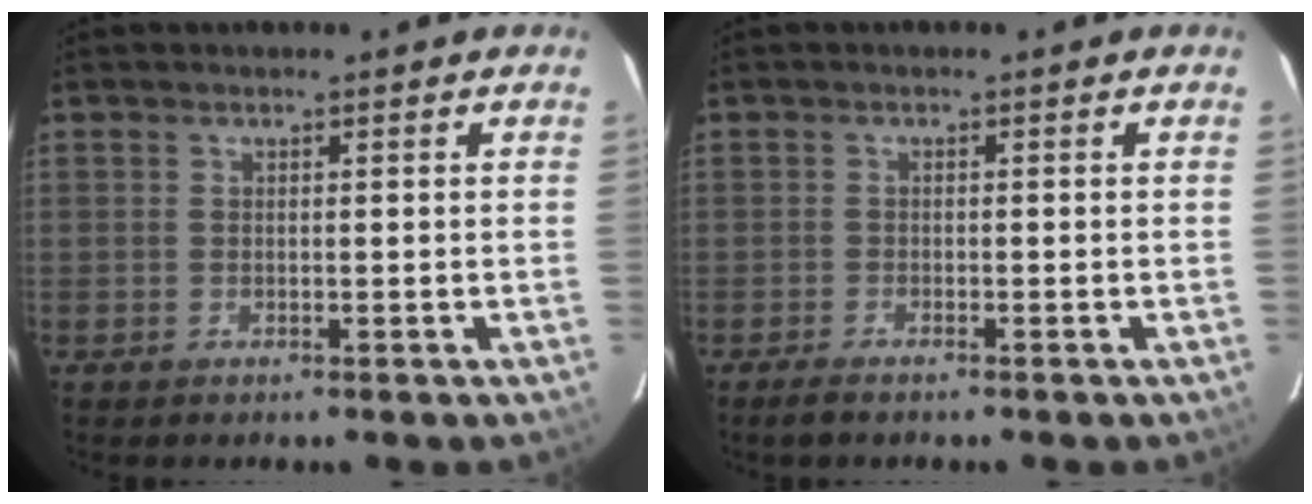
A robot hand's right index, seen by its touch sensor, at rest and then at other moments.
{"total": 2.3, "force": [-1.9, 0.4, 1.2], "torque": [-0.035, -0.005, -0.035]}